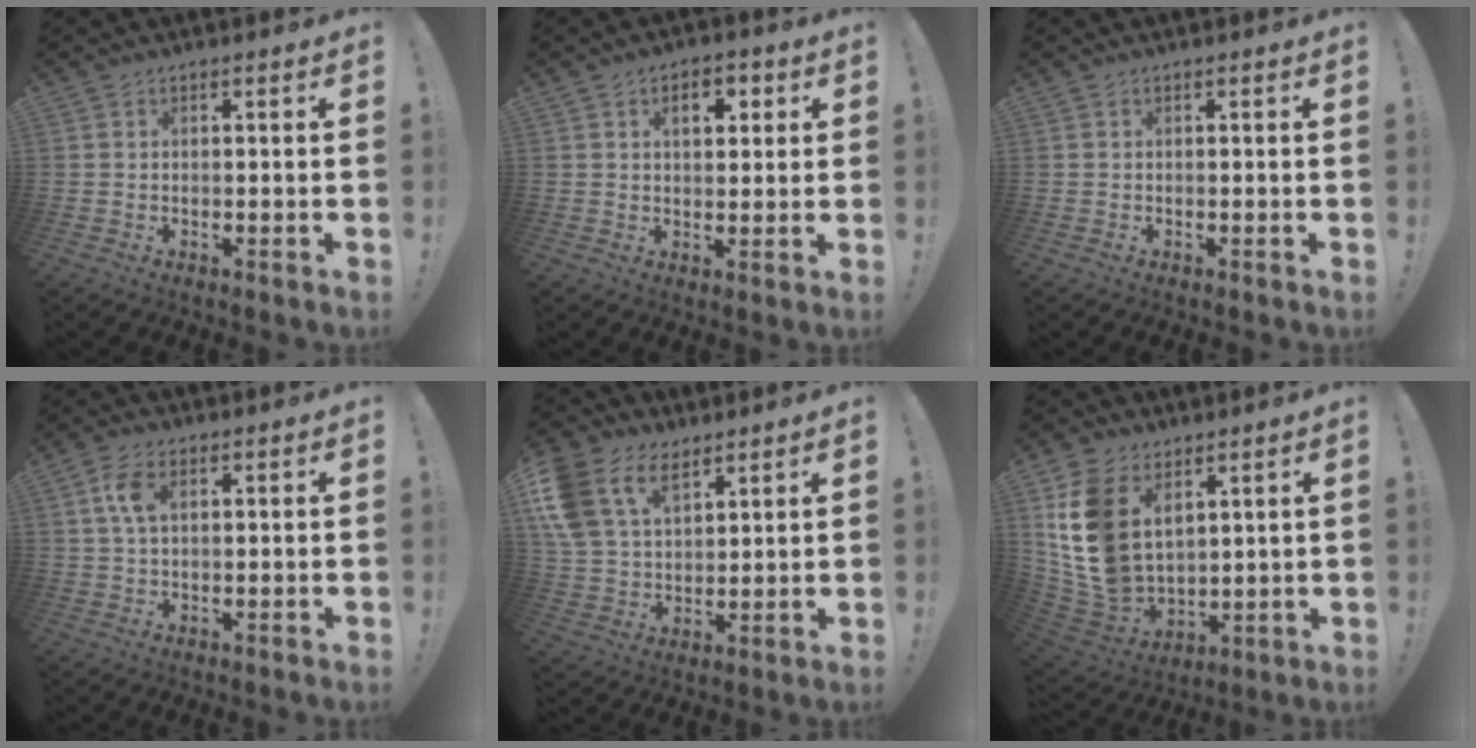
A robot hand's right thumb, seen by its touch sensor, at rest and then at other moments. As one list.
[{"total": 6.1, "force": [2.0, 3.9, 4.3], "torque": [-0.051, -0.001, 0.028]}, {"total": 0.0}, {"total": 6.5, "force": [1.8, 3.7, 5.1], "torque": [-0.102, 0.006, 0.031]}, {"total": 14.4, "force": [8.3, 9.1, 7.5], "torque": [-0.165, -0.037, 0.161]}, {"total": 16.5, "force": [6.3, 11.4, 10.1], "torque": [-0.222, -0.040, 0.120]}]